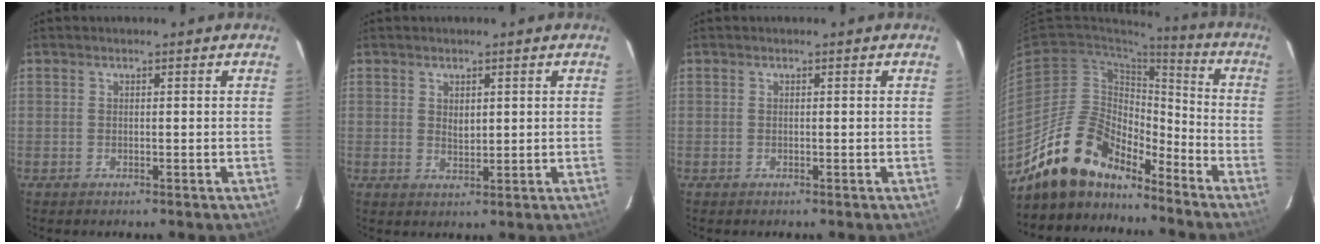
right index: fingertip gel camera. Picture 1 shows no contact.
{"total": 2.4, "force": [0.7, 1.5, 1.7], "torque": [-0.025, 0.000, 0.015]}
{"total": 0.0}
{"total": 16.5, "force": [-13.8, 6.5, 6.1], "torque": [-0.127, 0.018, -0.242]}